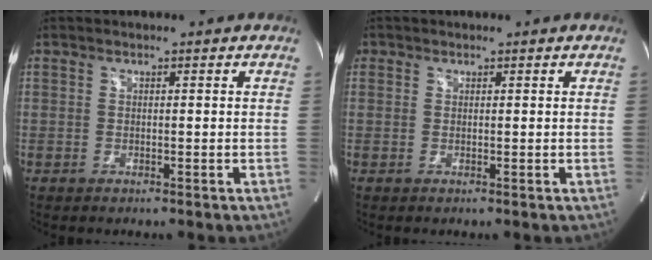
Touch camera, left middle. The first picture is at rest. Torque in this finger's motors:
{"motor_torque": [0.70, -0.73, 0.30, 0.08]}